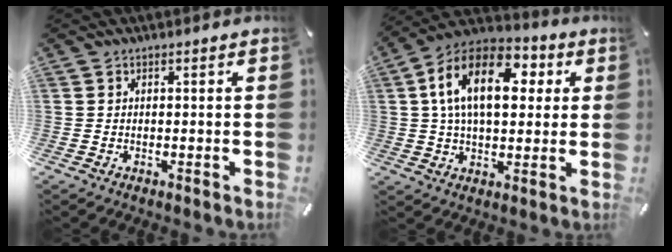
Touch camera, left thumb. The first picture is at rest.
{"total": 17.0, "force": [4.4, 10.4, 12.6], "torque": [-0.233, -0.001, 0.071]}